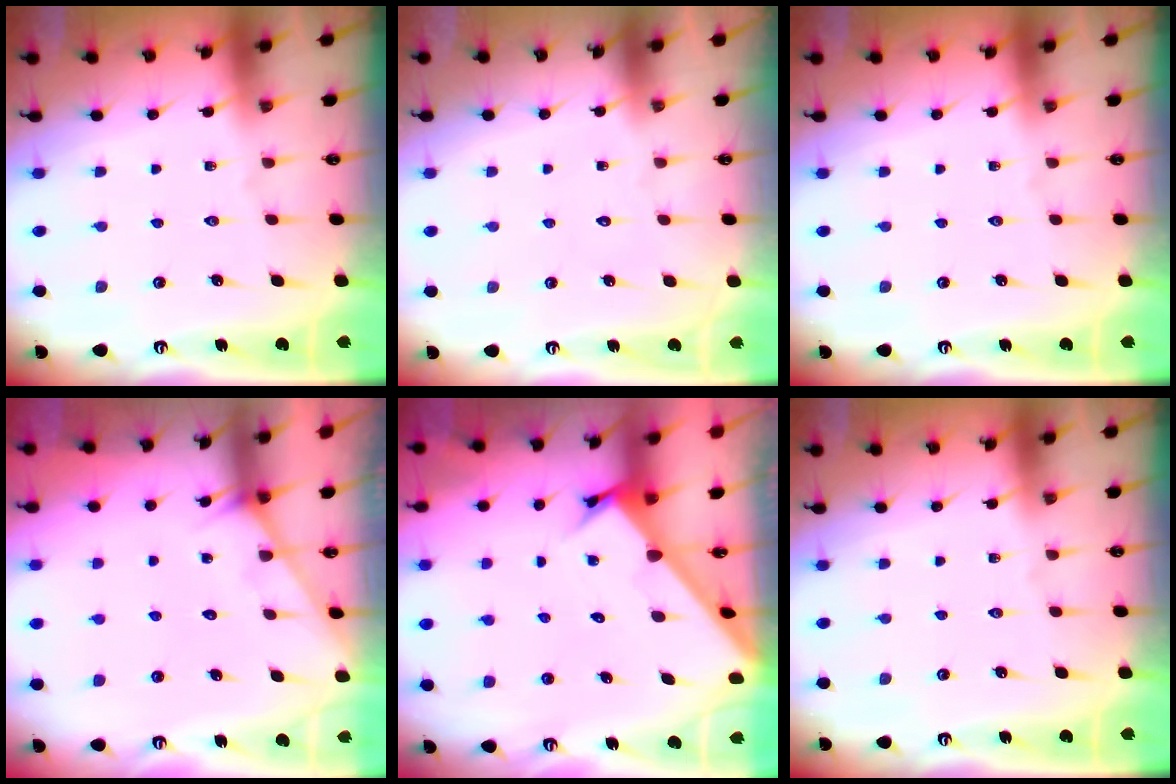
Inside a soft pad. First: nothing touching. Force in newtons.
{"total": 1.5, "press": 1.5, "slide": 0.1}
{"total": 0.0}
{"total": 3.2, "press": 3.2, "slide": 0.3}
{"total": 2.8, "press": 2.8, "slide": 0.2}
{"total": 0.0}